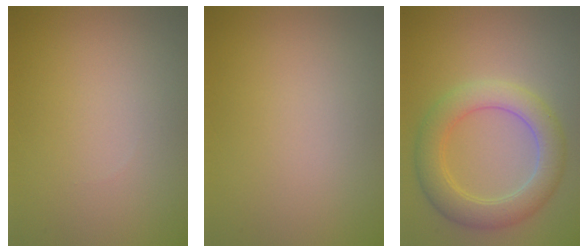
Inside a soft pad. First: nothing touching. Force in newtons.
{"total": 0.0}
{"total": 4.9, "press": 4.9, "slide": 0.2}